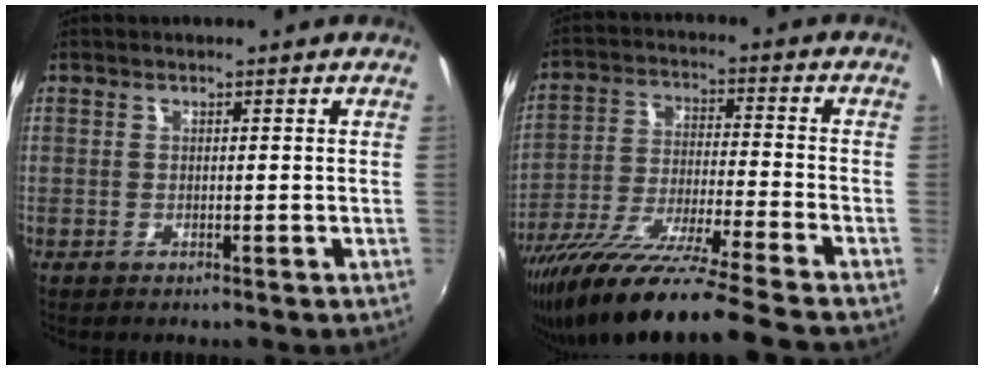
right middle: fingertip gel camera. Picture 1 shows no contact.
{"total": 21.0, "force": [-17.8, -1.5, 11.0], "torque": [-0.198, -0.057, -0.308]}